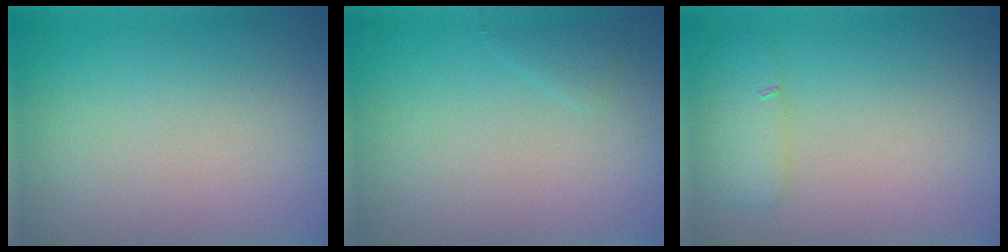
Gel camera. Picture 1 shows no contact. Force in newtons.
{"total": 0.8, "press": 0.8, "slide": 0.0}
{"total": 1.9, "press": 1.9, "slide": 0.1}